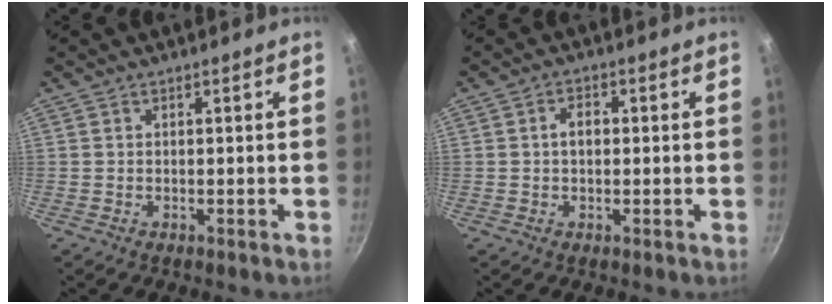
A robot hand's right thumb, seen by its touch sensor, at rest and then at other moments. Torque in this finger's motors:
{"motor_torque": [0.10, 1.28, 0.71, -0.33, 0.19]}